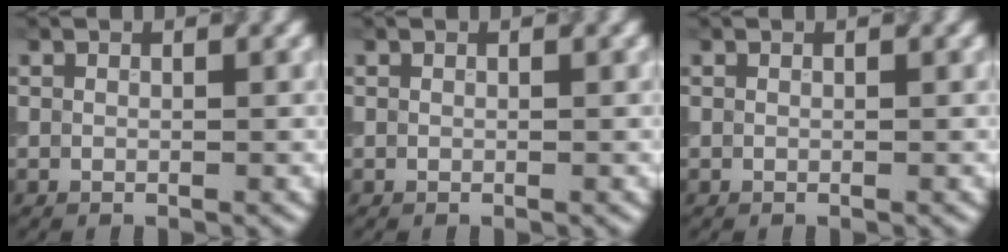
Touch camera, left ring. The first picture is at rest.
{"total": 0.0}
{"total": 0.0}